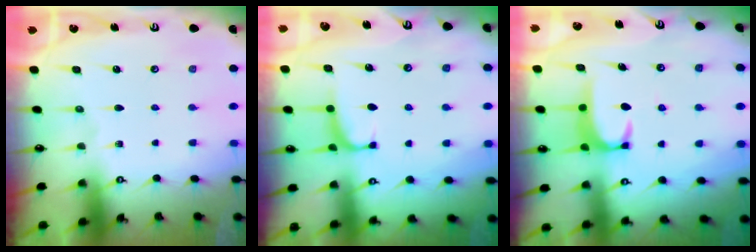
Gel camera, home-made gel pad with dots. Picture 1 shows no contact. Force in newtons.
{"total": 0.8, "press": 0.6, "slide": 0.5}
{"total": 2.4, "press": 2.4, "slide": 0.6}